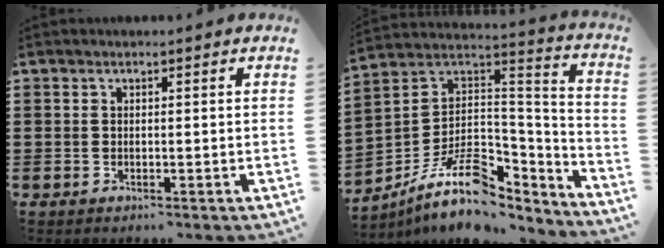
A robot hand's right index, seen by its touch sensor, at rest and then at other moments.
{"total": 12.6, "force": [-6.5, 6.5, 8.5], "torque": [-0.163, 0.008, -0.116]}